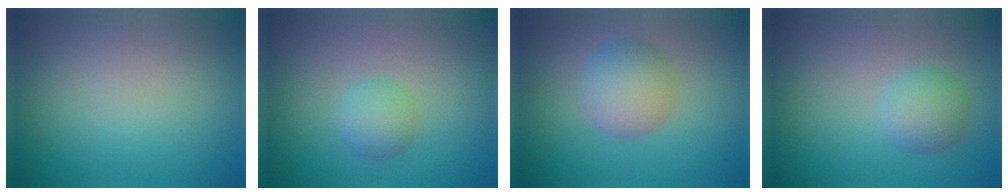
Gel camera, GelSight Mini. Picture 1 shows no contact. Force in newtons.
{"total": 2.1, "press": 2.1, "slide": 0.1}
{"total": 4.0, "press": 4.0, "slide": 0.2}
{"total": 2.5, "press": 2.5, "slide": 0.1}